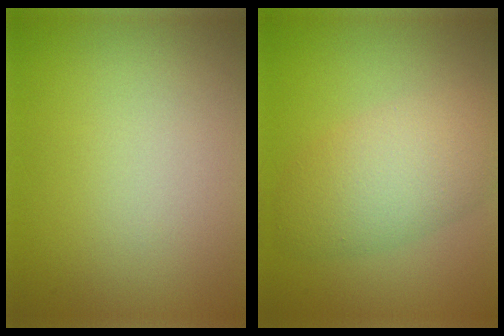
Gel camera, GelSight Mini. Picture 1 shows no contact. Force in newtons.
{"total": 5.7, "press": 5.7, "slide": 0.1}